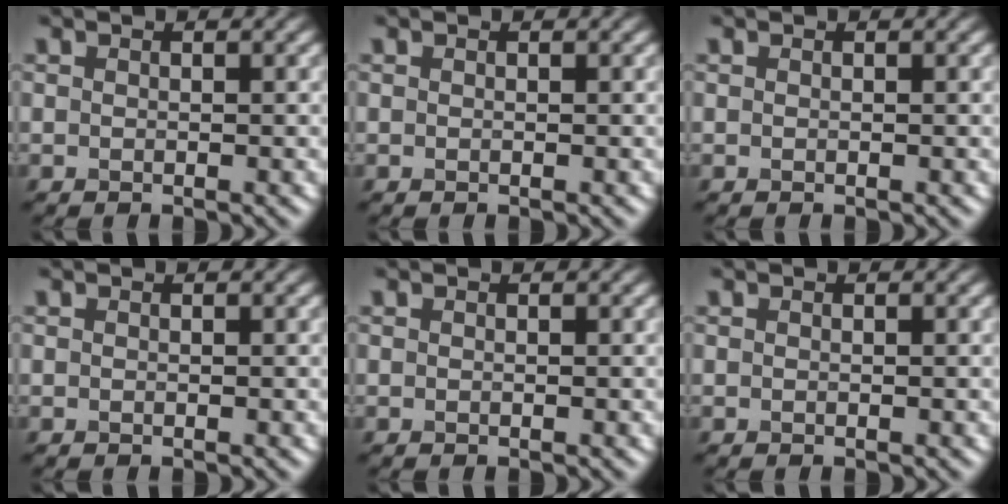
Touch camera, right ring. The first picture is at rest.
{"total": 0.0}
{"total": 0.0}
{"total": 0.0}
{"total": 0.0}
{"total": 0.0}